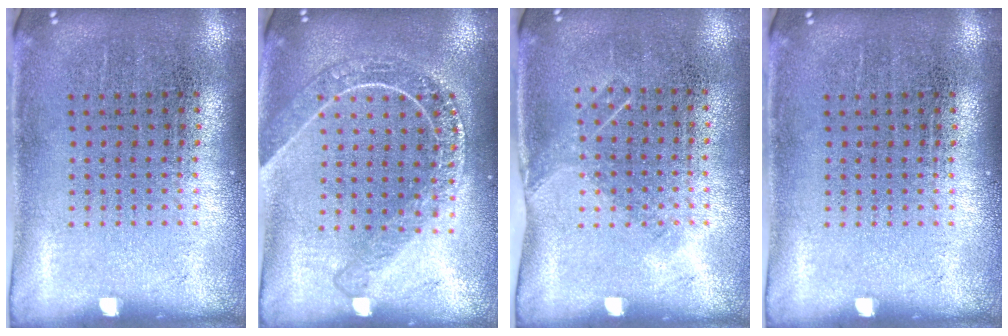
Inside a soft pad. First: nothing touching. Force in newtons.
{"total": 1.8, "press": 1.6, "slide": 0.8}
{"total": 1.1, "press": 0.8, "slide": 0.7}
{"total": 0.0}